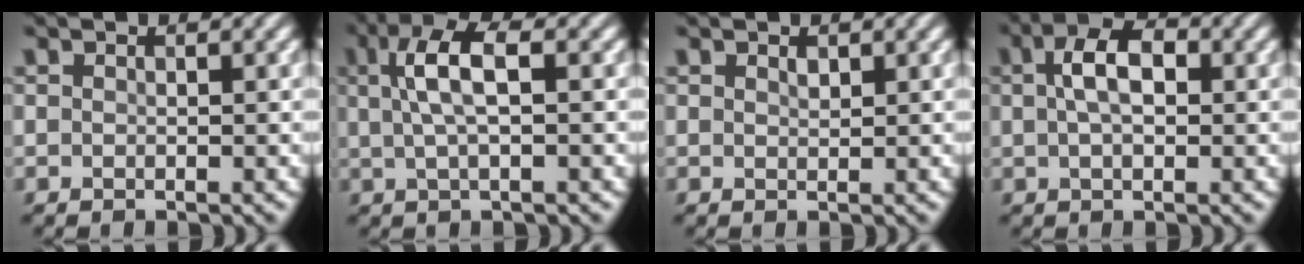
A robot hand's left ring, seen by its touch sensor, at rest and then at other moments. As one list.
[{"total": 4.5, "force": [1.0, 1.4, 4.1], "torque": [-0.080, 0.011, 0.018]}, {"total": 0.6, "force": [0.5, 0.3, 0.4], "torque": [-0.008, -0.002, 0.009]}, {"total": 4.2, "force": [0.8, 2.3, 3.5], "torque": [-0.064, 0.008, 0.008]}]